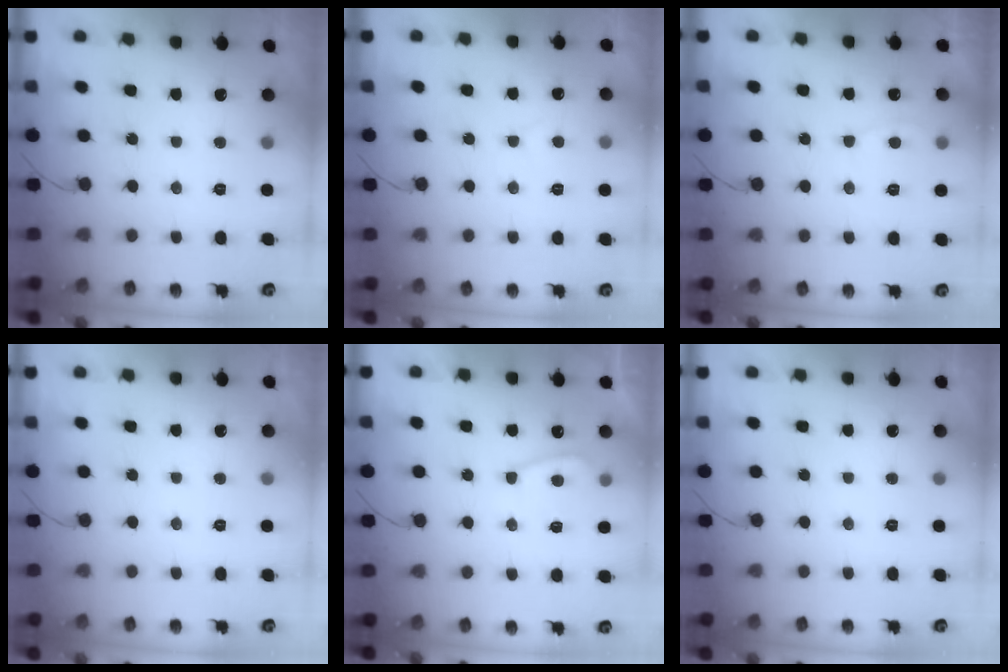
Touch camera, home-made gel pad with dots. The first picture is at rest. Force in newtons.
{"total": 2.4, "press": 2.4, "slide": 0.2}
{"total": 3.6, "press": 3.5, "slide": 0.4}
{"total": 0.0}
{"total": 4.5, "press": 4.4, "slide": 0.6}
{"total": 0.0}